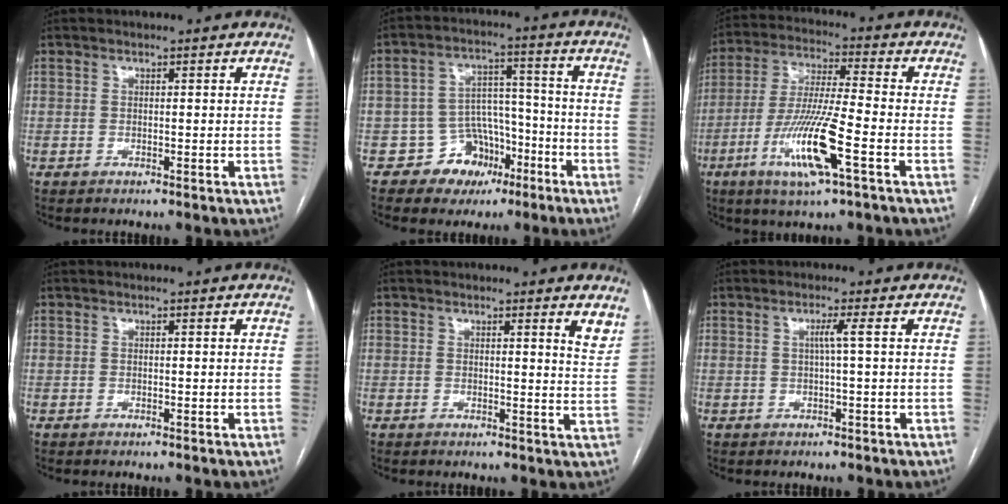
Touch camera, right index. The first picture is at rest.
{"total": 8.0, "force": [-4.4, 6.4, 1.8], "torque": [-0.013, 0.031, -0.057]}
{"total": 13.2, "force": [-5.2, 0.6, 12.2], "torque": [-0.245, -0.017, -0.094]}
{"total": 0.0}
{"total": 3.1, "force": [2.5, -0.1, 1.8], "torque": [-0.026, -0.019, 0.016]}
{"total": 1.9, "force": [0.2, -0.6, 1.8], "torque": [-0.032, 0.001, 0.005]}